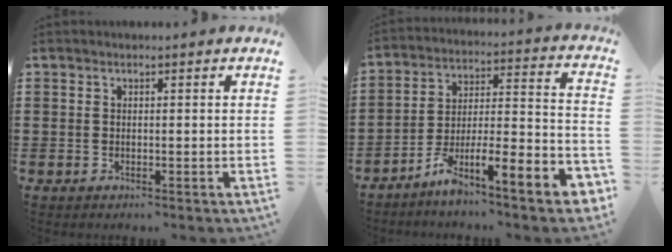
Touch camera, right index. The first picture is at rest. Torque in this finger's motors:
{"motor_torque": [0.36, -0.26, 0.29, 0.08]}